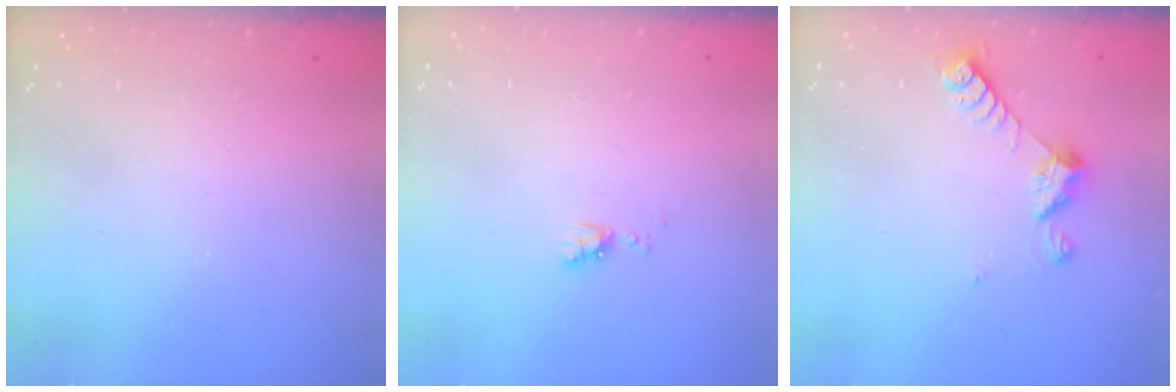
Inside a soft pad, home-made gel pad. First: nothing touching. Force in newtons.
{"total": 3.9, "press": 3.9, "slide": 0.6}
{"total": 7.2, "press": 7.2, "slide": 0.5}